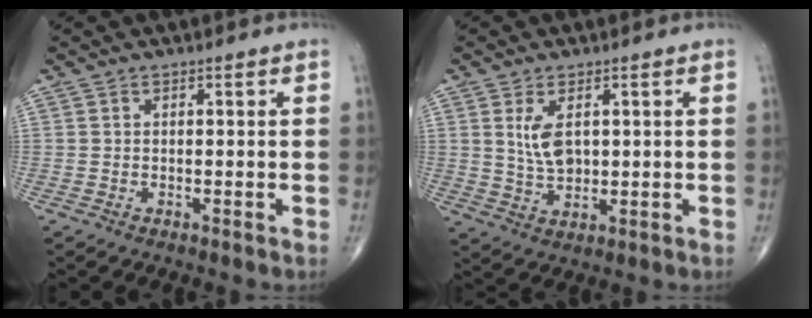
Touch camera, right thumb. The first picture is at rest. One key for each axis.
{"total": 5.5, "fx": 1.6, "fy": 2.9, "fz": 4.4, "tx": -0.080, "ty": -0.013, "tz": 0.039}